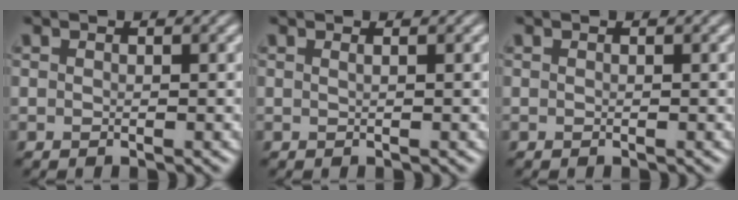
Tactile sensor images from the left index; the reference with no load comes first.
{"total": 0.8, "force": [0.4, 0.3, 0.5], "torque": [-0.003, -0.003, -0.001]}
{"total": 0.0}